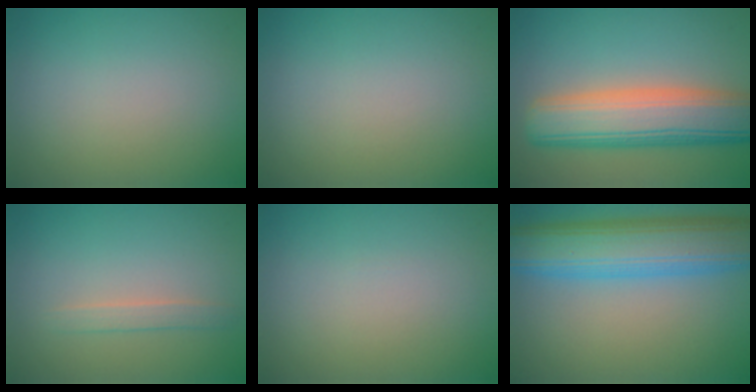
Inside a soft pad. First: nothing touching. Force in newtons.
{"total": 0.0}
{"total": 9.2, "press": 9.1, "slide": 0.7}
{"total": 1.3, "press": 1.3, "slide": 0.1}
{"total": 0.0}
{"total": 10.0, "press": 10.0, "slide": 0.1}